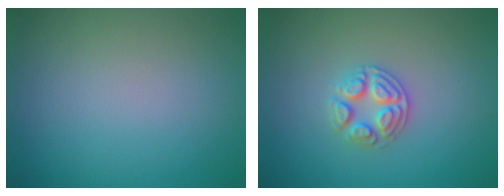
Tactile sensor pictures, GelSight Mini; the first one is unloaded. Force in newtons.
{"total": 2.7, "press": 2.6, "slide": 0.7}